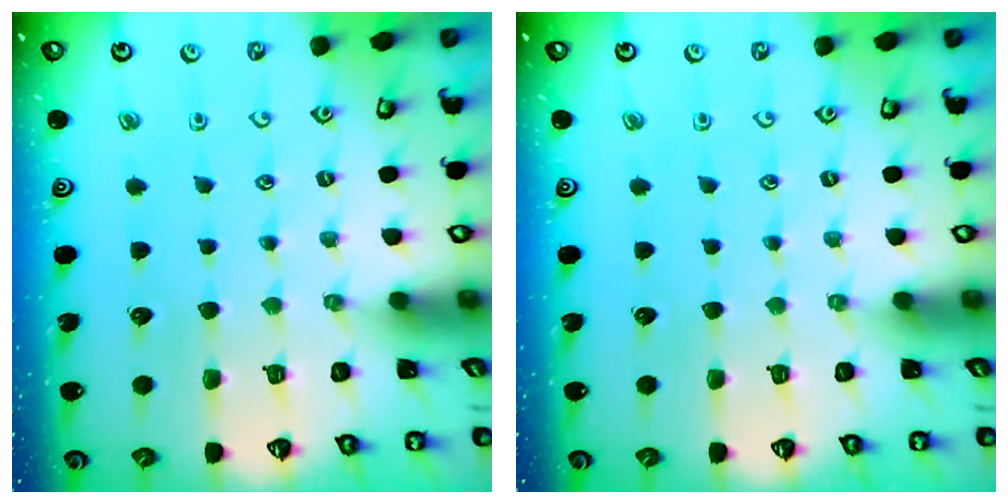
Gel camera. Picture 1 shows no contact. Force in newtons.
{"total": 0.0}